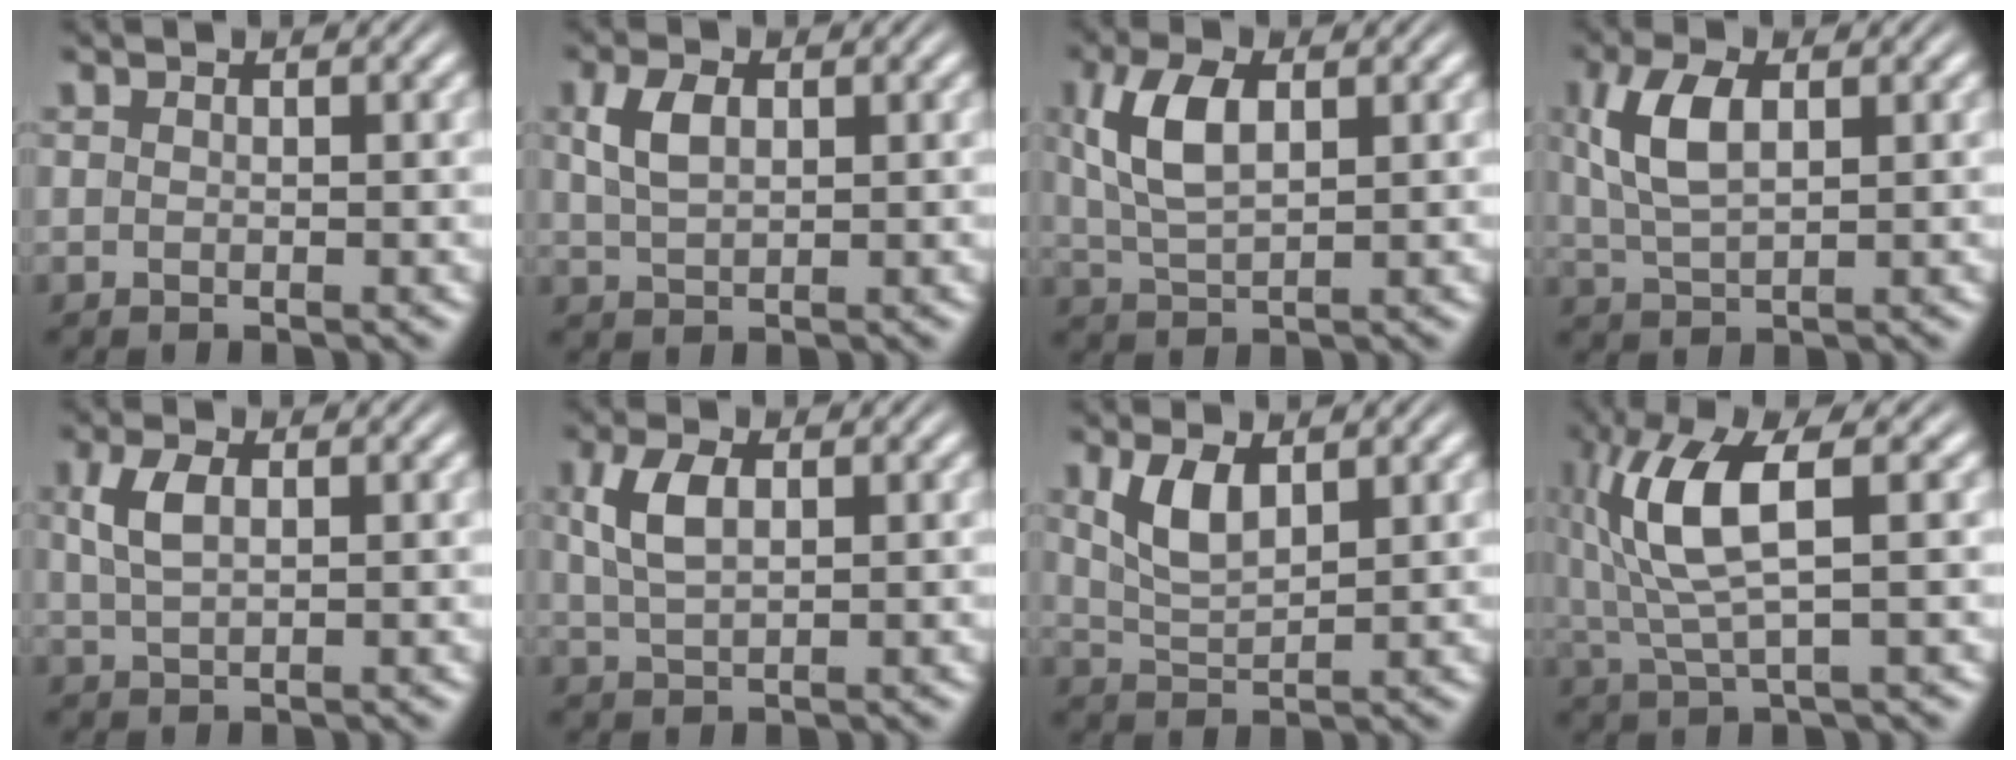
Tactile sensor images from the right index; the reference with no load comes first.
{"total": 2.6, "force": [0.7, 1.4, 2.0], "torque": [-0.042, -0.004, 0.020]}
{"total": 4.8, "force": [1.1, 2.5, 3.9], "torque": [-0.089, -0.006, 0.029]}
{"total": 4.3, "force": [1.0, 2.1, 3.6], "torque": [-0.079, -0.002, 0.026]}
{"total": 2.4, "force": [0.6, 1.1, 2.1], "torque": [-0.046, -0.002, 0.017]}
{"total": 3.1, "force": [0.8, 1.5, 2.6], "torque": [-0.058, -0.001, 0.020]}
{"total": 3.3, "force": [1.1, 1.8, 2.6], "torque": [-0.061, -0.011, 0.028]}
{"total": 7.7, "force": [1.4, 3.1, 6.9], "torque": [-0.151, -0.002, 0.036]}